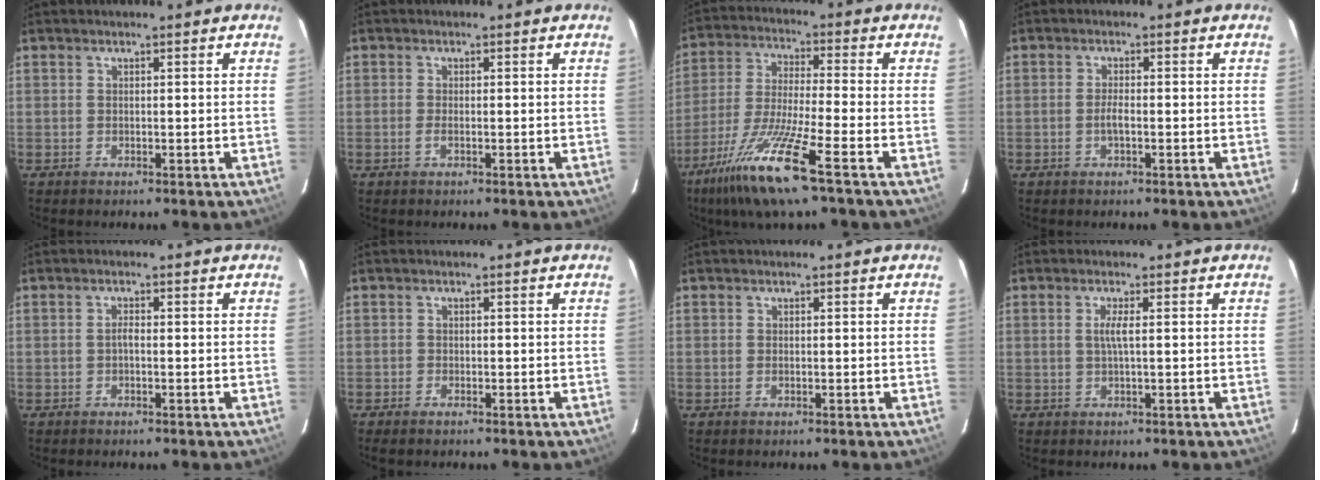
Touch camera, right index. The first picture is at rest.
{"total": 1.3, "force": [-0.6, 0.3, 1.1], "torque": [-0.024, -0.001, -0.012]}
{"total": 15.0, "force": [-9.2, 0.8, 11.9], "torque": [-0.259, -0.029, -0.176]}
{"total": 2.0, "force": [-0.8, 0.4, 1.8], "torque": [-0.036, 0.001, -0.016]}
{"total": 1.0, "force": [-0.4, 0.3, 0.9], "torque": [-0.017, 0.006, -0.010]}
{"total": 1.1, "force": [-1.0, 0.4, 0.4], "torque": [-0.013, -0.002, -0.021]}
{"total": 0.5, "force": [-0.3, 0.2, 0.4], "torque": [-0.008, -0.001, -0.007]}
{"total": 1.9, "force": [0.1, -0.3, 1.9], "torque": [-0.037, 0.000, -0.001]}